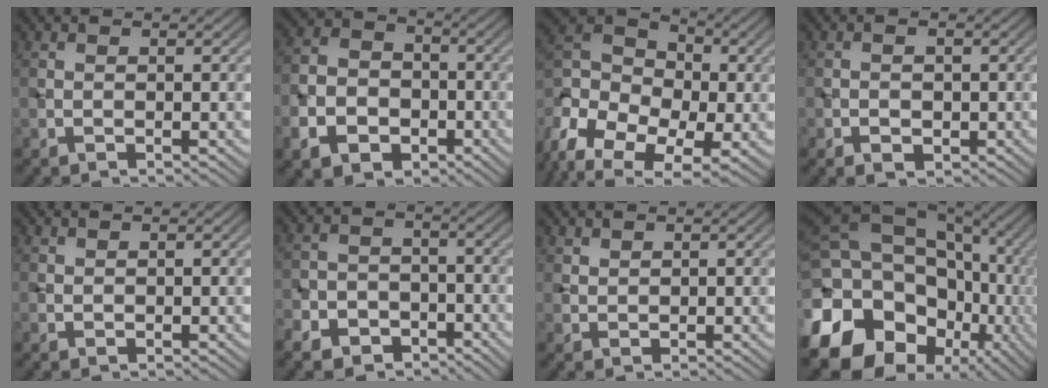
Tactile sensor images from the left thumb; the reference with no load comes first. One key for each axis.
{"total": 8.4, "fx": -3.9, "fy": 6.3, "fz": 4.1, "tx": -0.105, "ty": -0.021, "tz": -0.081}
{"total": 16.8, "fx": -7.9, "fy": 11.4, "fz": 9.6, "tx": -0.274, "ty": -0.016, "tz": -0.115}
{"total": 2.2, "fx": -0.7, "fy": 1.5, "fz": 1.4, "tx": -0.022, "ty": -0.003, "tz": -0.011}
{"total": 0.7, "fx": 0.7, "fy": 0.2, "fz": 0.1, "tx": -0.005, "ty": 0.000, "tz": 0.016}
{"total": 6.4, "fx": -4.5, "fy": 4.1, "fz": 2.1, "tx": -0.041, "ty": -0.008, "tz": -0.087}
{"total": 1.3, "fx": 1.2, "fy": 0.5, "fz": 0.4, "tx": -0.014, "ty": 0.001, "tz": 0.031}
{"total": 21.4, "fx": -7.3, "fy": 16.8, "fz": 11.0, "tx": -0.243, "ty": -0.028, "tz": -0.115}